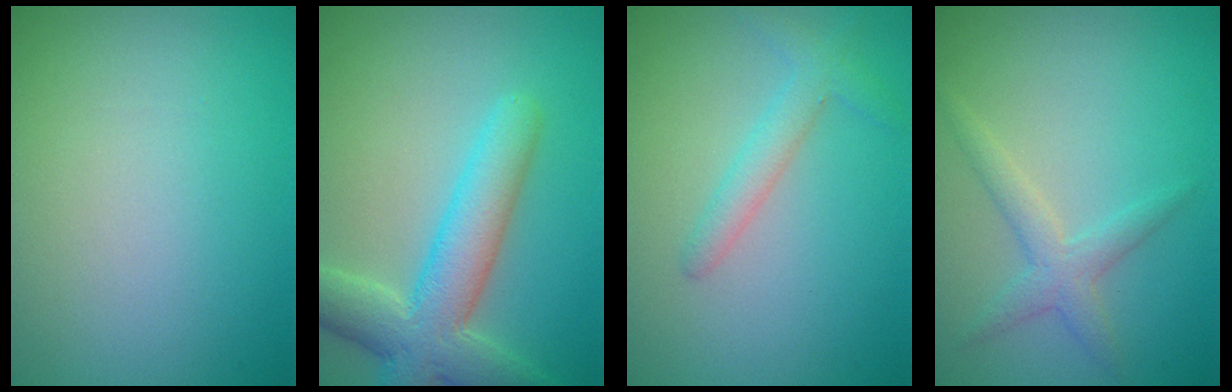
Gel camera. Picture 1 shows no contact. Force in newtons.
{"total": 6.7, "press": 6.7, "slide": 0.3}
{"total": 2.2, "press": 2.2, "slide": 0.1}
{"total": 2.2, "press": 2.2, "slide": 0.1}